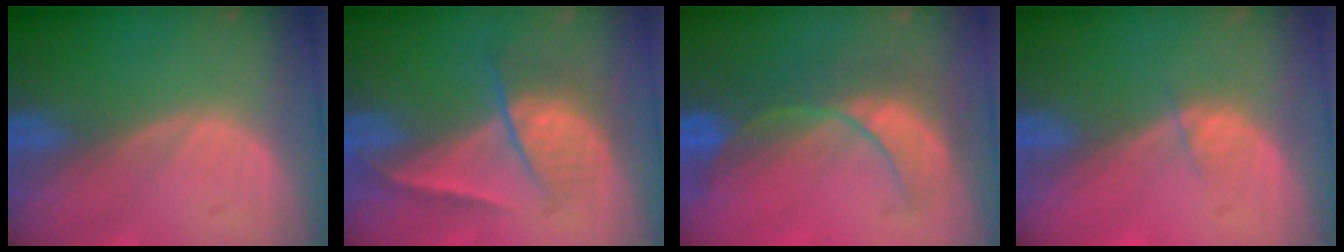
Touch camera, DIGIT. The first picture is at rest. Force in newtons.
{"total": 6.9, "press": 5.9, "slide": 3.6}
{"total": 7.8, "press": 7.5, "slide": 1.9}
{"total": 1.1, "press": 1.0, "slide": 0.4}